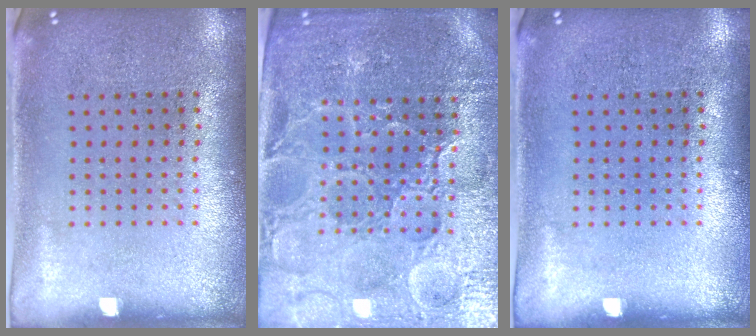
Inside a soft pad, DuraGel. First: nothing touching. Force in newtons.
{"total": 4.6, "press": 4.4, "slide": 1.5}
{"total": 0.0}